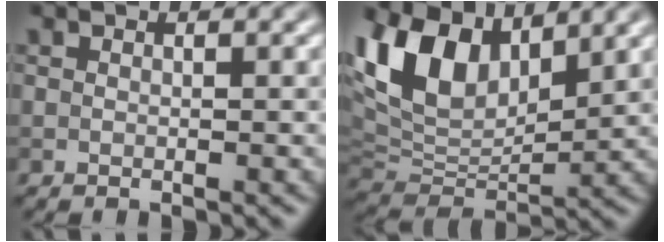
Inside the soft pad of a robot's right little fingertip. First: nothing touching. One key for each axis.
{"total": 10.4, "fx": 5.1, "fy": 5.9, "fz": 6.9, "tx": -0.152, "ty": 0.012, "tz": 0.094}